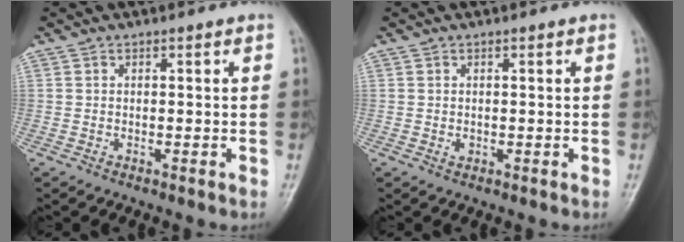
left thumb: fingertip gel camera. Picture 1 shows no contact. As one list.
[{"total": 1.0, "force": [-0.1, 0.7, 0.6], "torque": [-0.005, 0.000, 0.000]}]